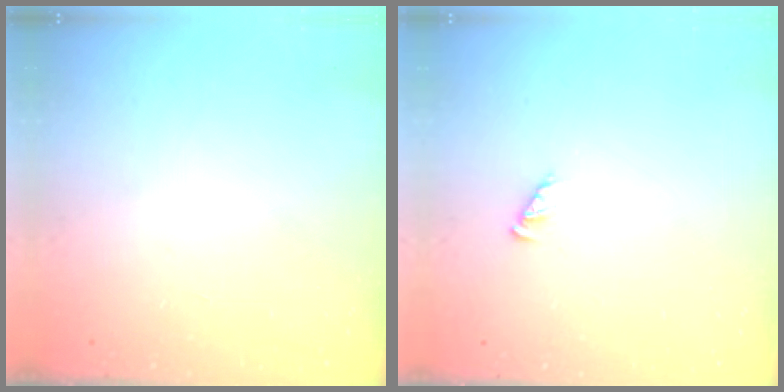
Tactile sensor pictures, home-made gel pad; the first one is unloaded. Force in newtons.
{"total": 2.4, "press": 2.4, "slide": 0.5}